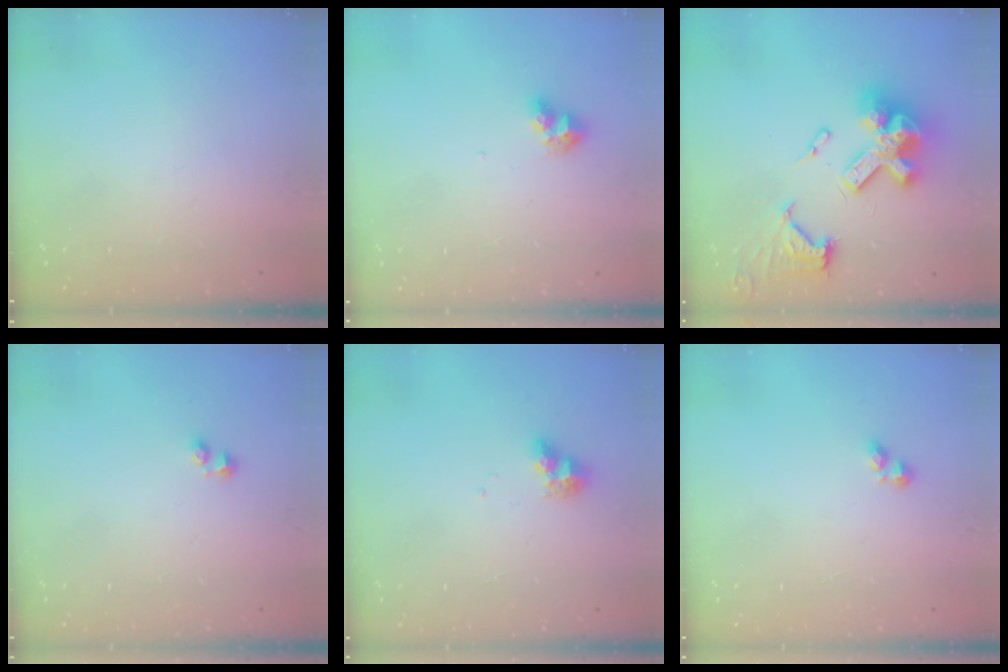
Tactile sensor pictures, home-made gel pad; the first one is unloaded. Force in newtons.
{"total": 7.9, "press": 7.9, "slide": 0.6}
{"total": 20.4, "press": 20.3, "slide": 2.1}
{"total": 1.9, "press": 1.9, "slide": 0.5}
{"total": 7.4, "press": 7.4, "slide": 0.5}
{"total": 2.4, "press": 2.4, "slide": 0.3}